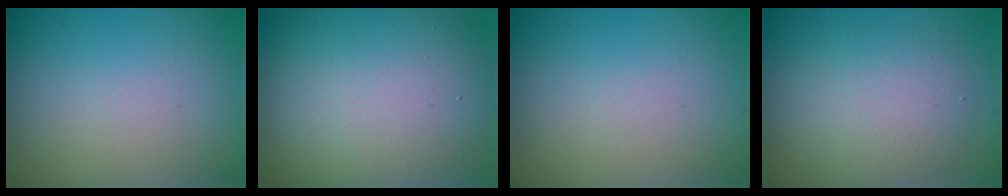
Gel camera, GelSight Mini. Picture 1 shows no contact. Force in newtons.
{"total": 13.0, "press": 13.0, "slide": 0.8}
{"total": 0.0}
{"total": 4.1, "press": 4.1, "slide": 0.1}